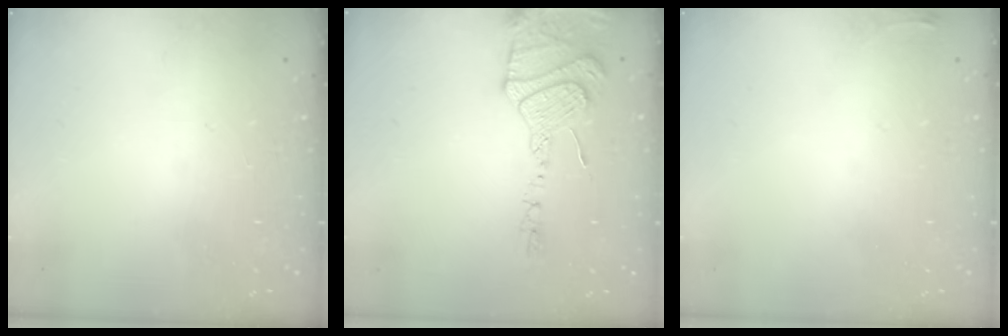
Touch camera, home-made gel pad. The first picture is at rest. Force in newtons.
{"total": 14.8, "press": 14.5, "slide": 2.9}
{"total": 3.6, "press": 3.5, "slide": 0.6}